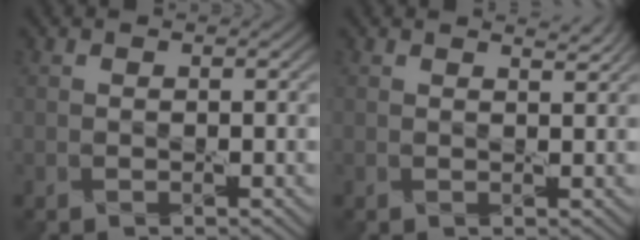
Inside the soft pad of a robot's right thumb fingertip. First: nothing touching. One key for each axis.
{"total": 1.4, "fx": 1.3, "fy": 0.1, "fz": 0.5, "tx": -0.013, "ty": -0.003, "tz": 0.015}